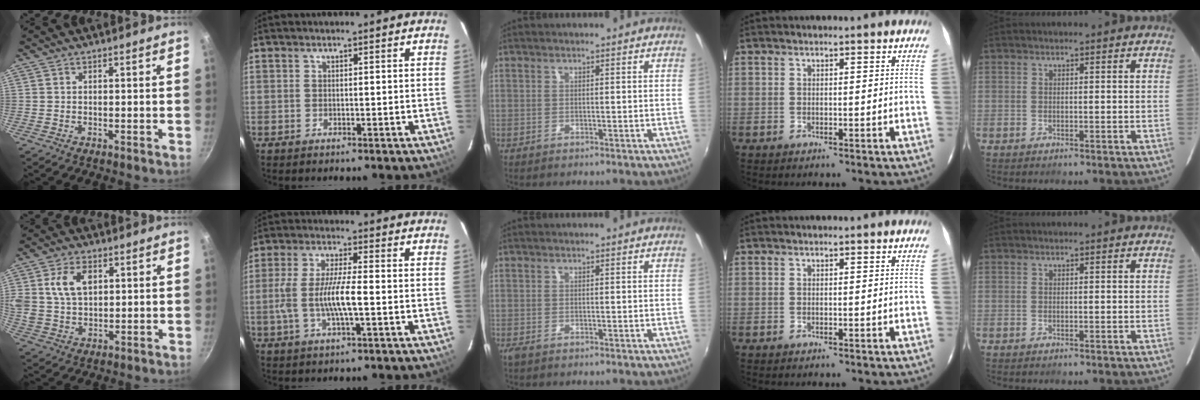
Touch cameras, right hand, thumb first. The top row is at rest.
{"thumb": {"total": 9.1, "force": [2.7, 6.0, 6.2], "torque": [-0.103, 0.000, 0.047]}, "index": {"total": 9.2, "force": [-1.9, 1.5, 8.8], "torque": [-0.177, -0.004, -0.036]}, "middle": {"total": 0.7, "force": [-0.4, 0.3, 0.5], "torque": [-0.011, -0.003, -0.009]}}